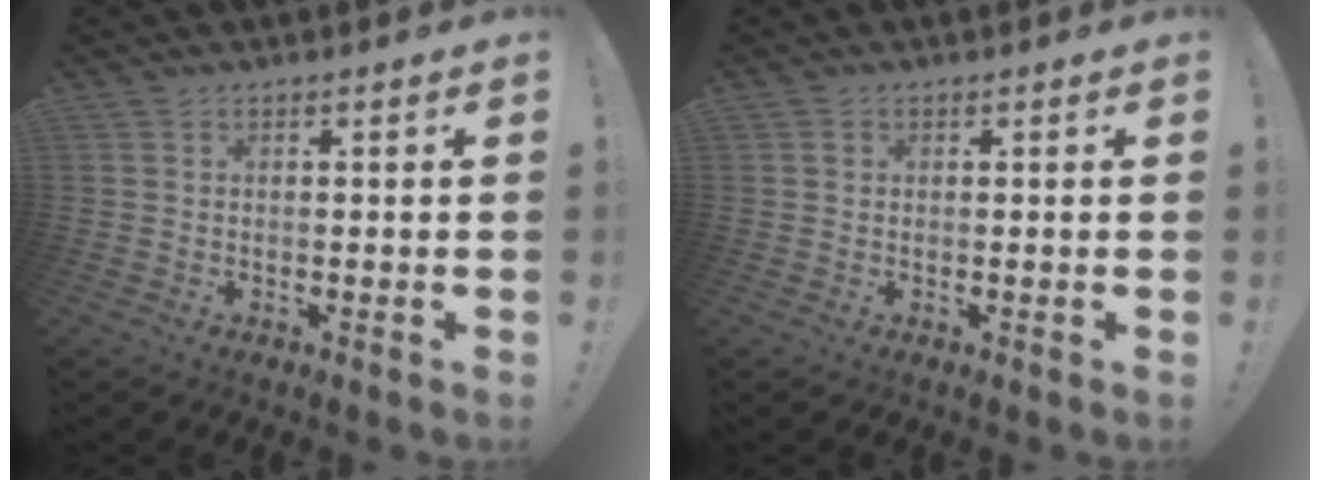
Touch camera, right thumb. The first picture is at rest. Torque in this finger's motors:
{"motor_torque": [0.37, 0.33, -0.17, -0.09, 0.00]}